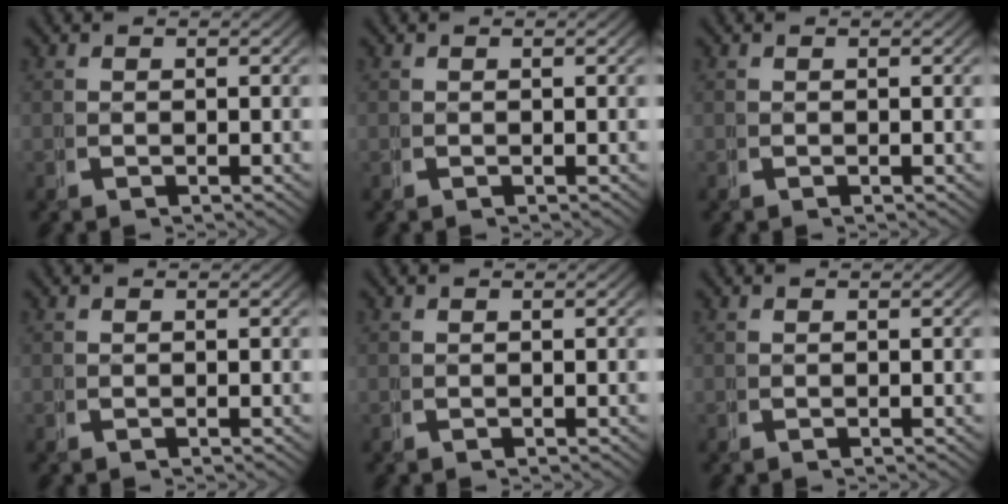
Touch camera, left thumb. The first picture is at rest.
{"total": 0.0}
{"total": 0.0}
{"total": 0.0}
{"total": 0.0}
{"total": 0.0}